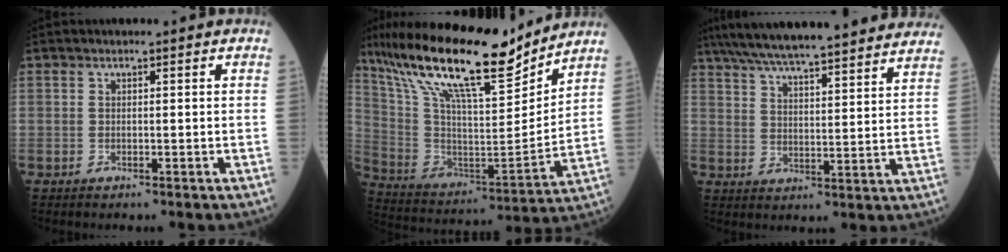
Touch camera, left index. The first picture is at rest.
{"total": 23.4, "force": [18.5, 3.6, 13.9], "torque": [-0.262, 0.005, 0.323]}
{"total": 27.7, "force": [24.2, 3.4, 13.1], "torque": [-0.215, 0.017, 0.326]}